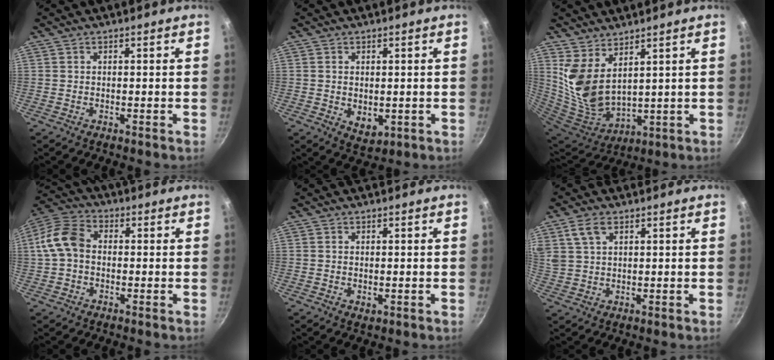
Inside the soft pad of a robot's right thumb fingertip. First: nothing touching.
{"total": 4.6, "force": [-0.3, 3.1, 3.4], "torque": [-0.049, -0.015, 0.002]}
{"total": 11.2, "force": [5.7, 5.8, 7.7], "torque": [-0.145, -0.064, 0.131]}
{"total": 9.3, "force": [0.0, 6.9, 6.3], "torque": [-0.111, 0.029, -0.017]}
{"total": 1.3, "force": [0.0, 0.8, 1.0], "torque": [-0.016, -0.003, 0.001]}
{"total": 5.1, "force": [2.5, 3.0, 3.3], "torque": [-0.057, 0.000, 0.054]}